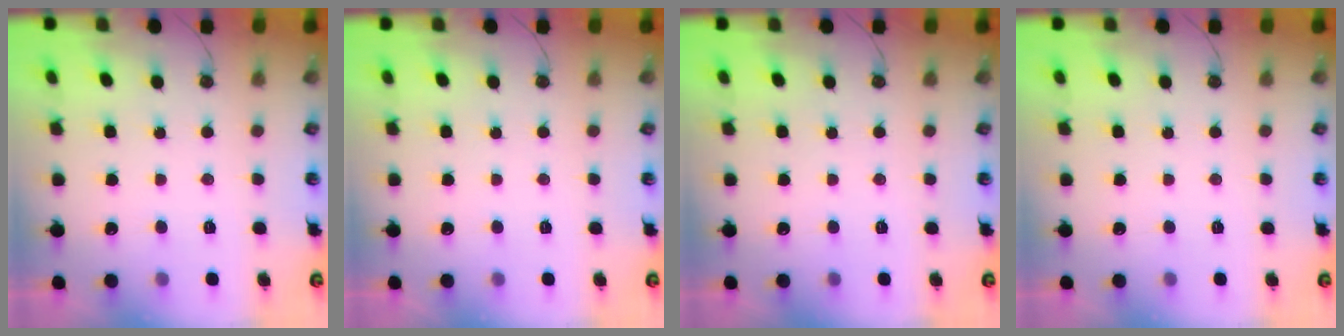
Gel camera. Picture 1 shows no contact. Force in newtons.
{"total": 0.0}
{"total": 0.0}
{"total": 0.0}